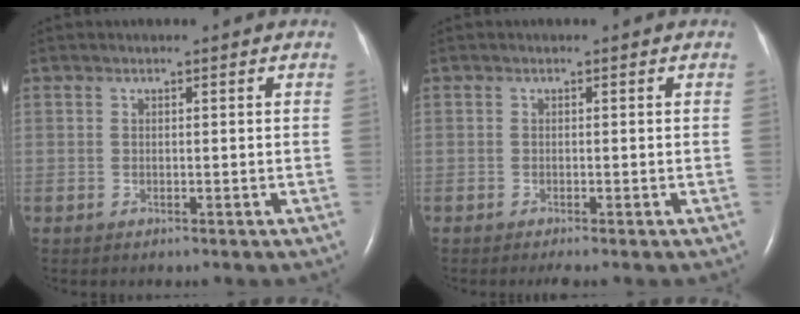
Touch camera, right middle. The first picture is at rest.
{"total": 1.0, "force": [-0.8, -0.2, 0.6], "torque": [-0.011, -0.002, -0.013]}